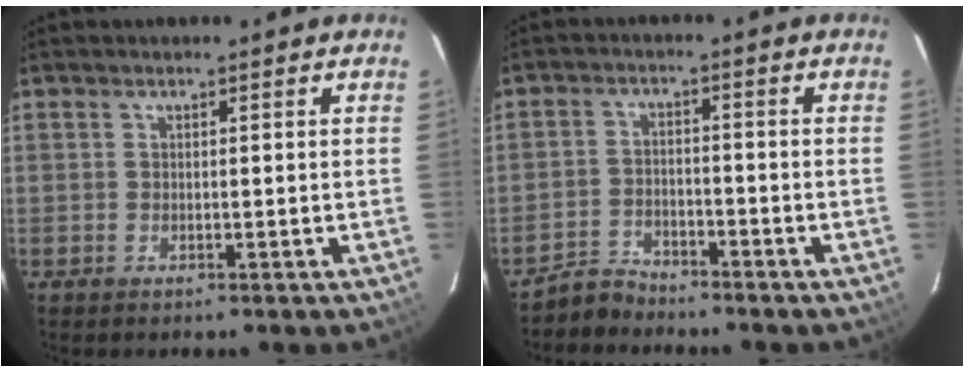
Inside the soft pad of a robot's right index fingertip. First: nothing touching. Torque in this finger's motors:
{"motor_torque": [0.28, 0.23, -0.02, -0.06]}